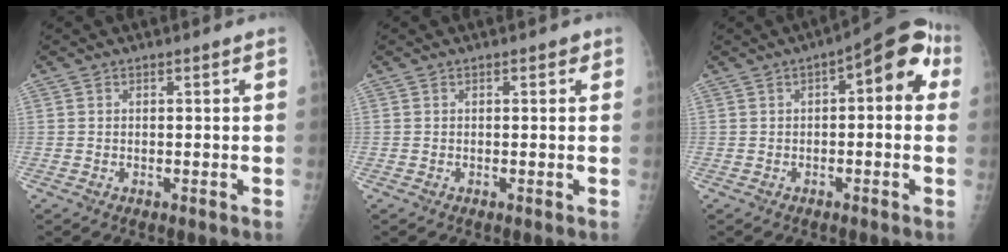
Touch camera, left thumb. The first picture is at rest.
{"total": 1.1, "force": [0.5, 0.5, 0.8], "torque": [-0.007, 0.001, 0.004]}
{"total": 10.5, "force": [2.3, 4.5, 9.2], "torque": [-0.091, 0.030, 0.017]}